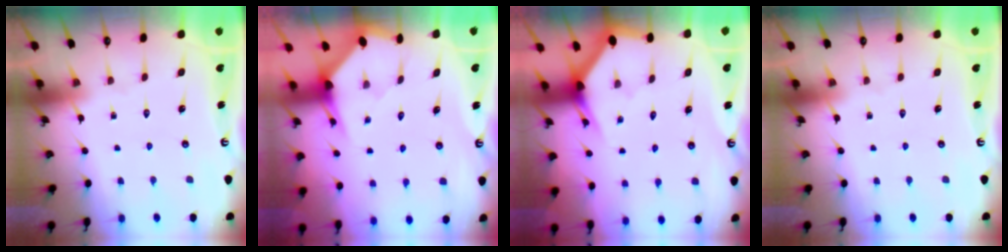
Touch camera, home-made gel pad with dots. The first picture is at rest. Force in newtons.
{"total": 3.4, "press": 3.3, "slide": 0.3}
{"total": 3.1, "press": 3.1, "slide": 0.1}
{"total": 0.0}